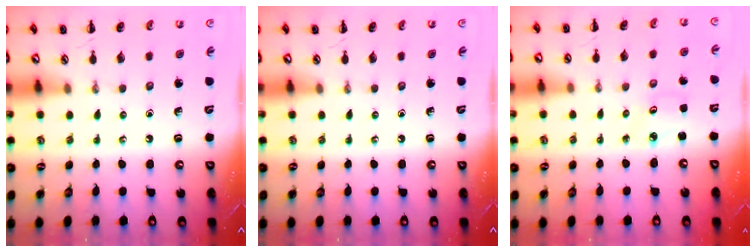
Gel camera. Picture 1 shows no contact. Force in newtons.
{"total": 0.0}
{"total": 2.3, "press": 2.2, "slide": 0.6}